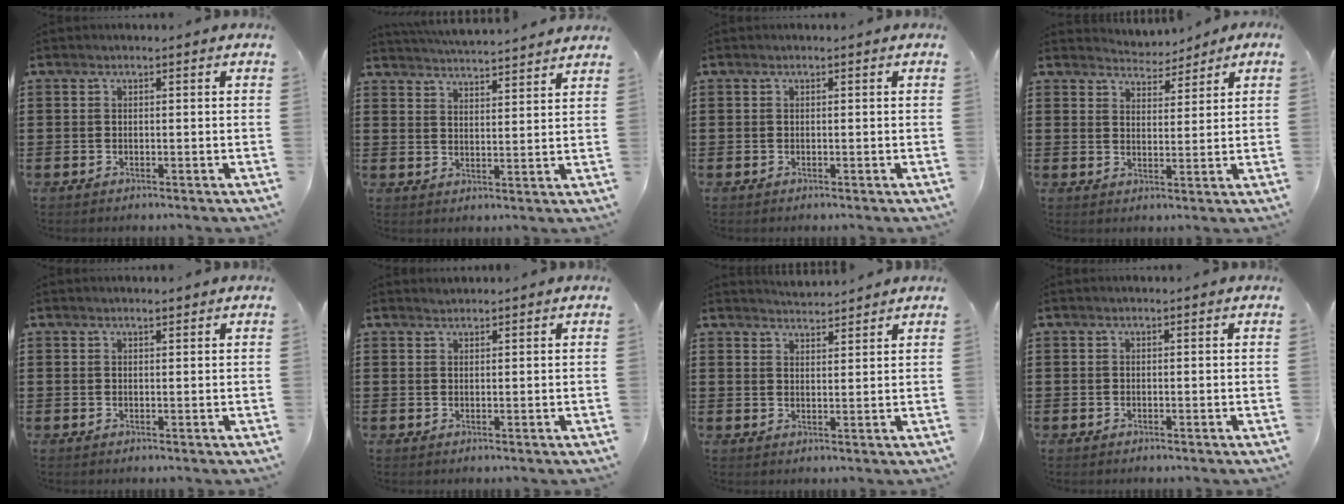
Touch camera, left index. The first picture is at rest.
{"total": 4.3, "force": [4.3, -0.3, 0.4], "torque": [-0.024, -0.027, 0.075]}
{"total": 0.0}
{"total": 3.6, "force": [3.6, 0.4, 0.1], "torque": [-0.012, -0.013, 0.067]}
{"total": 1.0, "force": [0.9, 0.1, 0.4], "torque": [-0.010, 0.001, 0.016]}
{"total": 0.9, "force": [0.9, 0.2, 0.0], "torque": [-0.002, 0.000, 0.019]}
{"total": 2.7, "force": [2.7, 0.1, 0.0], "torque": [-0.007, -0.006, 0.052]}
{"total": 0.0}